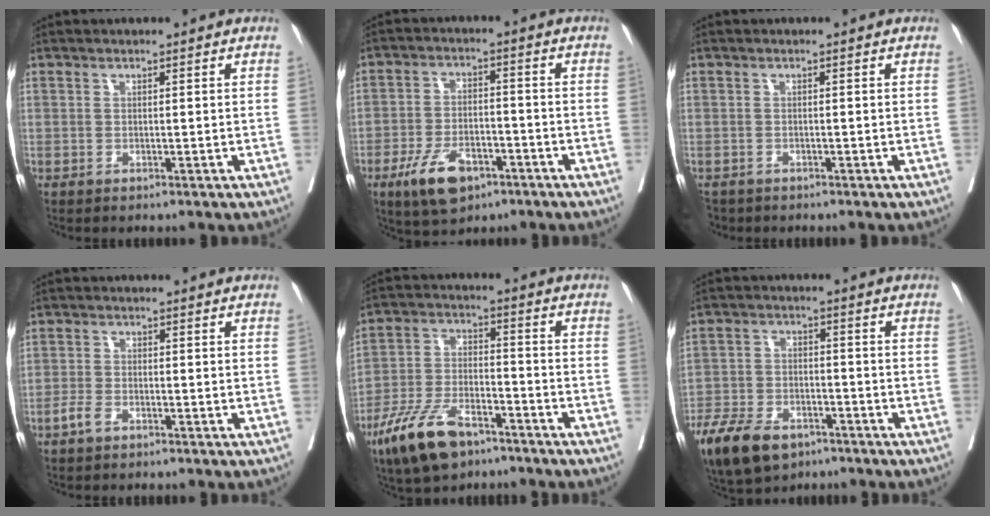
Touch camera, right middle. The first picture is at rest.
{"total": 8.6, "force": [-5.0, 4.1, 5.7], "torque": [-0.111, -0.005, -0.083]}
{"total": 2.8, "force": [-2.4, 1.5, 0.3], "torque": [-0.007, -0.003, -0.041]}
{"total": 2.2, "force": [-1.5, 0.9, 1.3], "torque": [-0.032, 0.001, -0.029]}
{"total": 11.3, "force": [-7.7, 4.5, 7.1], "torque": [-0.147, -0.008, -0.145]}
{"total": 12.3, "force": [-8.2, 6.4, 6.5], "torque": [-0.141, -0.011, -0.141]}